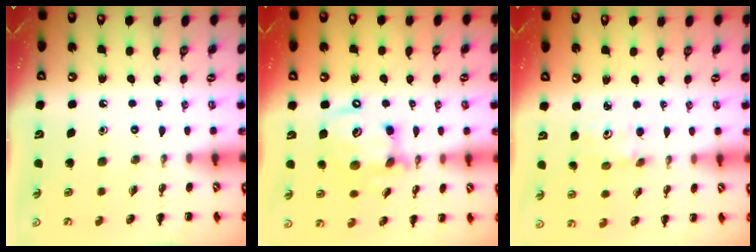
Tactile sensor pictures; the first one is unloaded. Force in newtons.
{"total": 14.0, "press": 13.6, "slide": 3.4}
{"total": 1.8, "press": 1.7, "slide": 0.6}